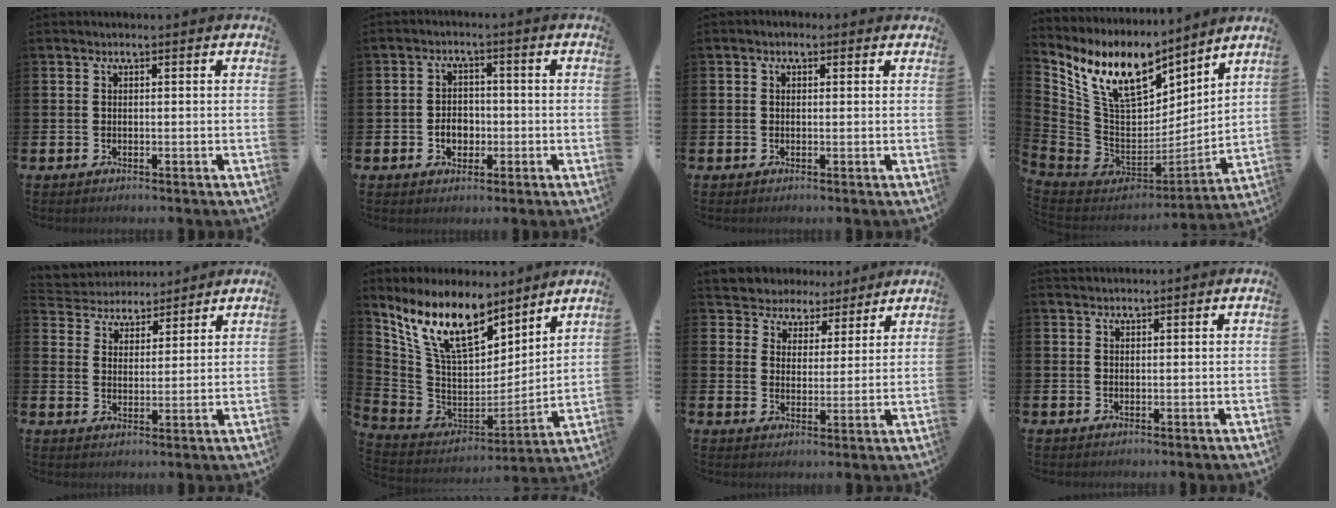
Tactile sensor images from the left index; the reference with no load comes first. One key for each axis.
{"total": 3.4, "fx": -1.0, "fy": 2.6, "fz": 1.9, "tx": -0.021, "ty": -0.002, "tz": -0.026}
{"total": 0.8, "fx": 0.2, "fy": 0.7, "fz": 0.3, "tx": -0.004, "ty": 0.009, "tz": 0.001}
{"total": 12.4, "fx": 9.3, "fy": 5.6, "fz": 6.1, "tx": -0.168, "ty": -0.048, "tz": 0.174}
{"total": 4.6, "fx": 4.3, "fy": 1.4, "fz": -0.8, "tx": -0.013, "ty": -0.029, "tz": 0.075}
{"total": 12.5, "fx": 9.9, "fy": 4.8, "fz": 6.0, "tx": -0.164, "ty": -0.047, "tz": 0.183}
{"total": 4.8, "fx": 4.4, "fy": 1.9, "fz": -0.9, "tx": -0.015, "ty": -0.031, "tz": 0.076}
{"total": 1.1, "fx": 1.1, "fy": 0.1, "fz": 0.0, "tx": 0.001, "ty": 0.000, "tz": 0.020}